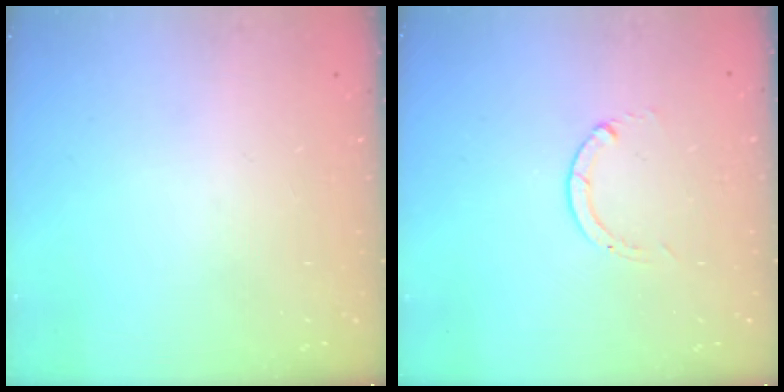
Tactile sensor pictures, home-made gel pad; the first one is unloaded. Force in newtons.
{"total": 0.0}